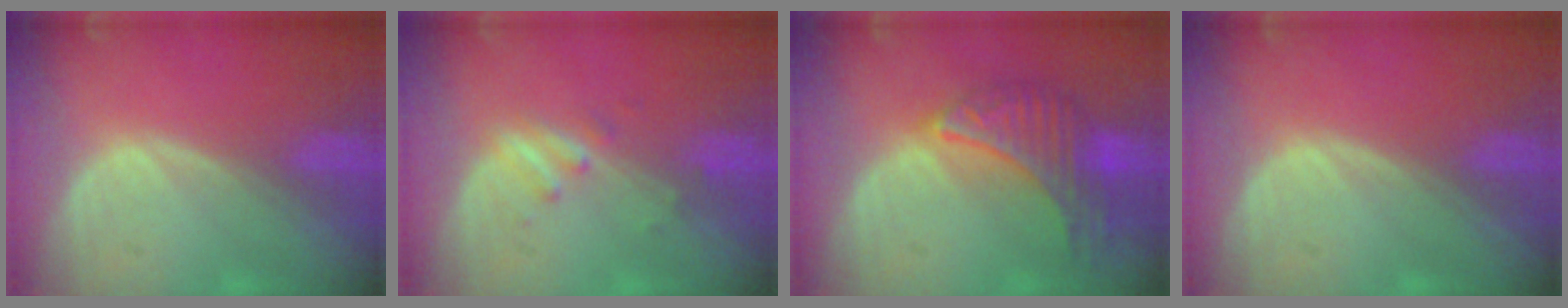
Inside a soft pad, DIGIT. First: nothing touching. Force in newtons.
{"total": 2.3, "press": 2.3, "slide": 0.3}
{"total": 8.2, "press": 8.2, "slide": 0.4}
{"total": 0.0}